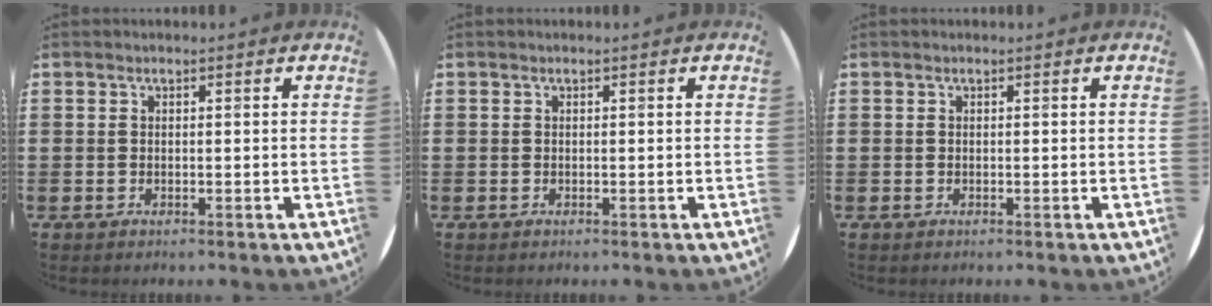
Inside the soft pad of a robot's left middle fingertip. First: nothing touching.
{"total": 0.0}
{"total": 0.0}